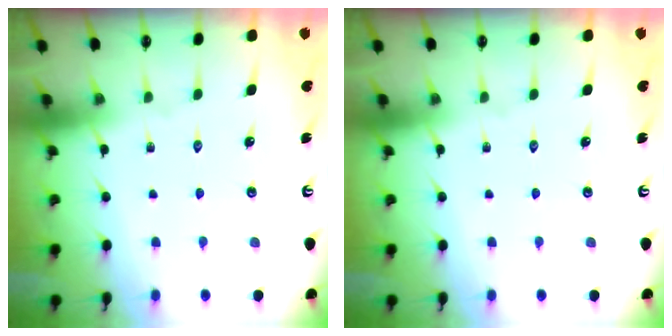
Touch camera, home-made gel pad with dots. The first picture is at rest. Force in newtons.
{"total": 0.0}